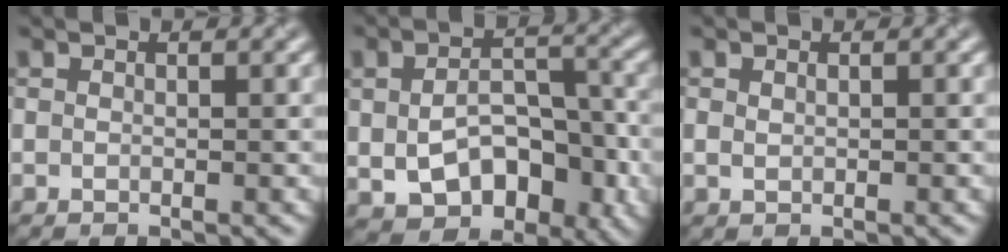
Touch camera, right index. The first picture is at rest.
{"total": 8.3, "force": [-2.1, 5.2, 6.1], "torque": [-0.110, -0.020, -0.017]}
{"total": 0.8, "force": [0.1, 0.6, 0.5], "torque": [-0.012, -0.001, 0.004]}